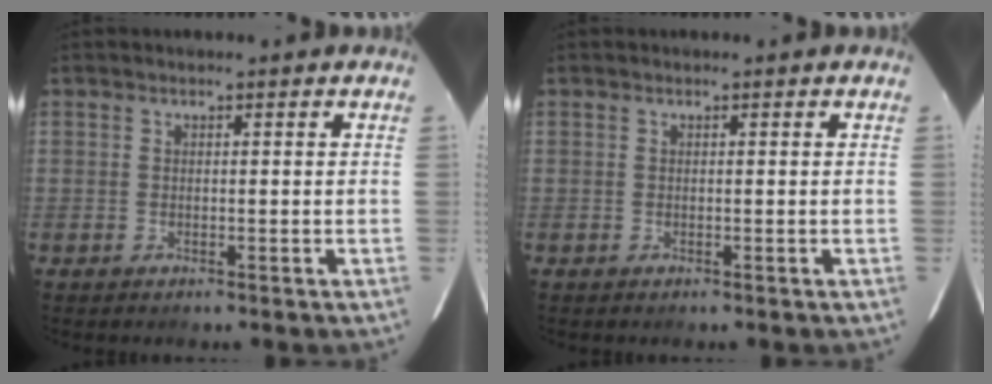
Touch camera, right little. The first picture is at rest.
{"total": 0.0}